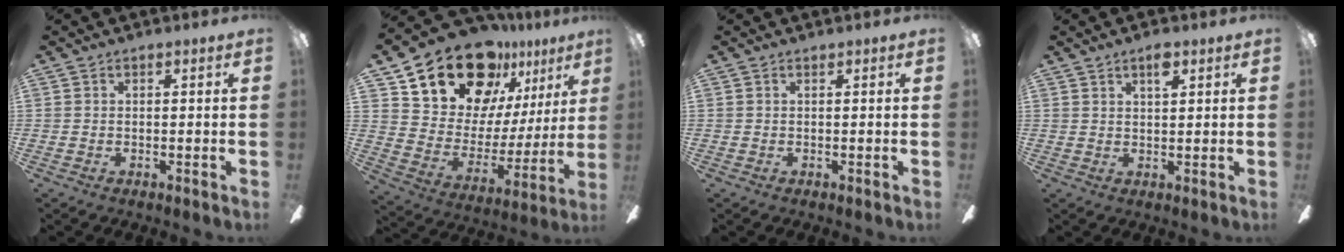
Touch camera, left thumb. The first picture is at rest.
{"total": 19.6, "force": [15.0, 10.2, 7.3], "torque": [-0.145, -0.099, 0.282]}
{"total": 0.0}
{"total": 3.3, "force": [2.2, 1.2, 2.1], "torque": [-0.031, -0.002, 0.035]}